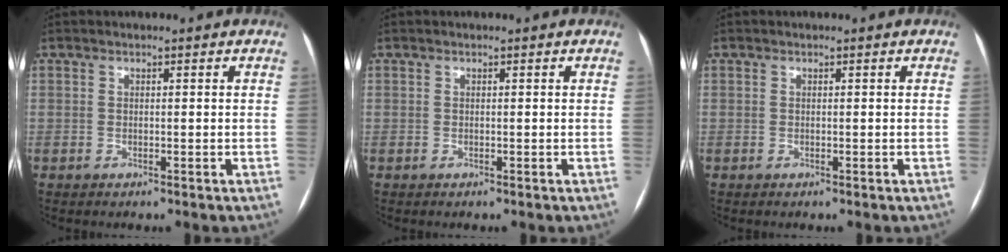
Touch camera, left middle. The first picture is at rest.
{"total": 0.0}
{"total": 0.0}